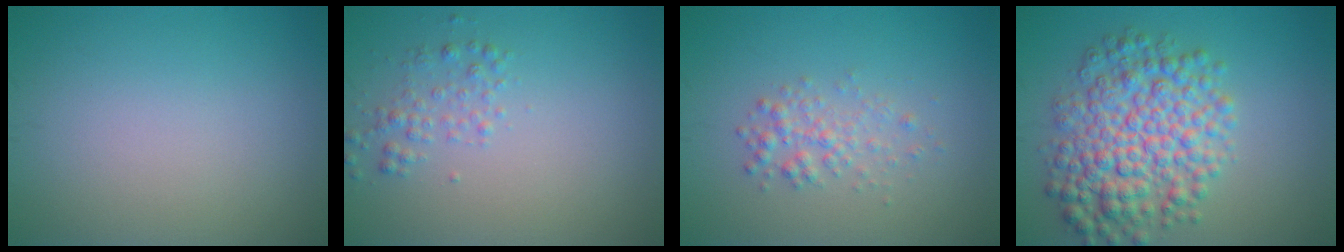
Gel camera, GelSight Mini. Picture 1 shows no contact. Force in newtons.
{"total": 1.6, "press": 1.6, "slide": 0.0}
{"total": 1.9, "press": 1.9, "slide": 0.0}
{"total": 7.7, "press": 7.7, "slide": 0.1}